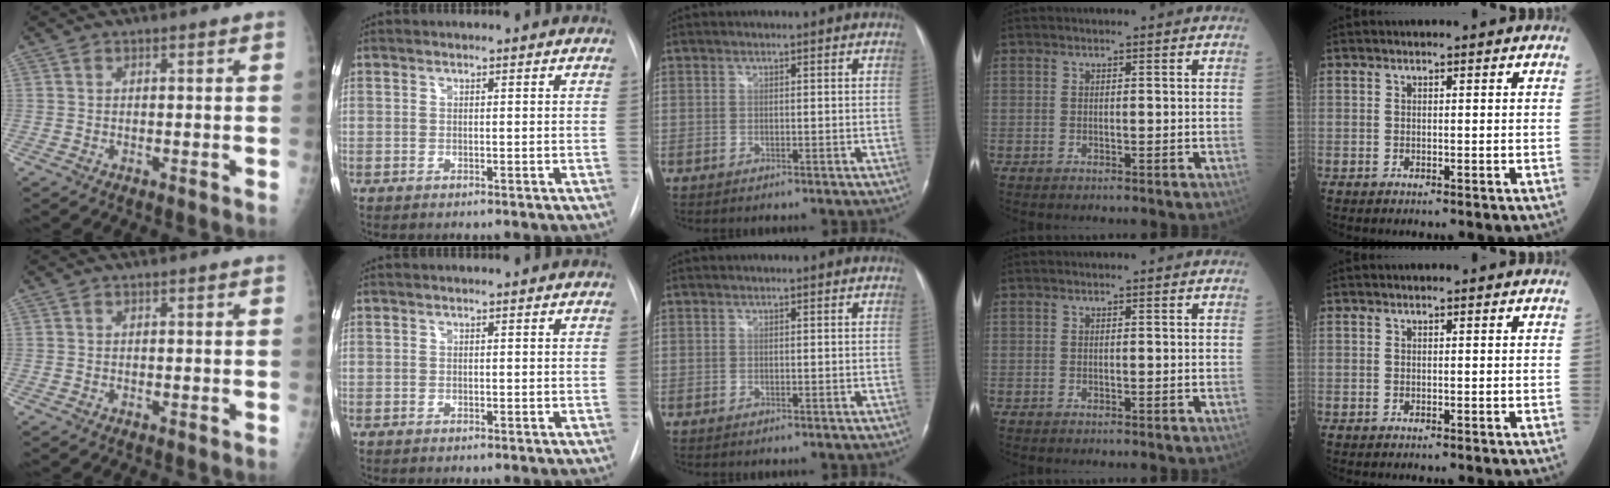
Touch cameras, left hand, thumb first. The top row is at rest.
{}